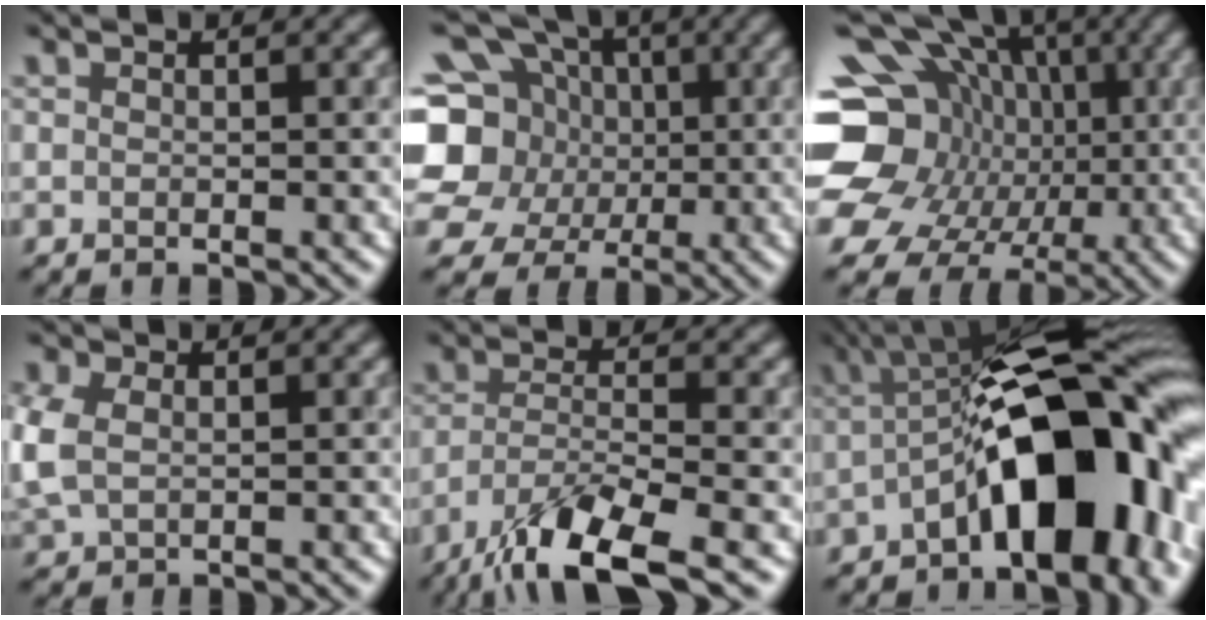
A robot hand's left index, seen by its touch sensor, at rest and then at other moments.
{"total": 12.4, "force": [0.8, 10.9, 5.8], "torque": [-0.153, 0.012, -0.008]}
{"total": 21.5, "force": [0.0, 19.1, 9.9], "torque": [-0.200, 0.041, -0.037]}
{"total": 3.6, "force": [0.3, 2.6, 2.5], "torque": [-0.079, -0.001, 0.008]}
{"total": 8.7, "force": [-5.7, 2.1, 6.2], "torque": [-0.111, -0.008, -0.112]}
{"total": 13.4, "force": [-2.8, 5.4, 11.9], "torque": [-0.152, 0.016, -0.054]}